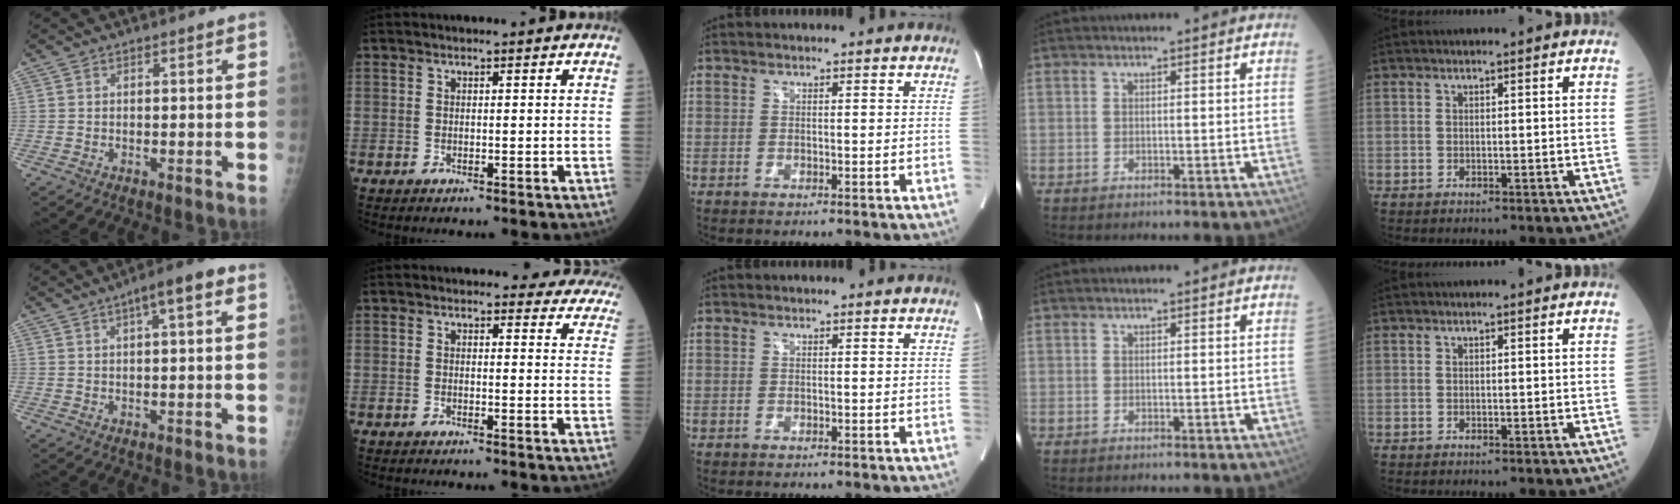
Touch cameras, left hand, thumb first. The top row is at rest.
{"thumb": {"total": 6.1, "force": [2.2, 1.7, 5.5], "torque": [-0.081, 0.018, 0.025]}, "index": {"total": 11.7, "force": [11.2, 3.3, 1.1], "torque": [0.040, -0.049, 0.078]}}